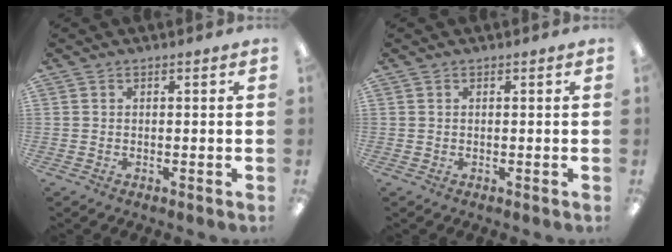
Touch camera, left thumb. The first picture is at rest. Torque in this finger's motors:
{"motor_torque": [0.00, 0.00, -0.04, 0.04, 0.00]}